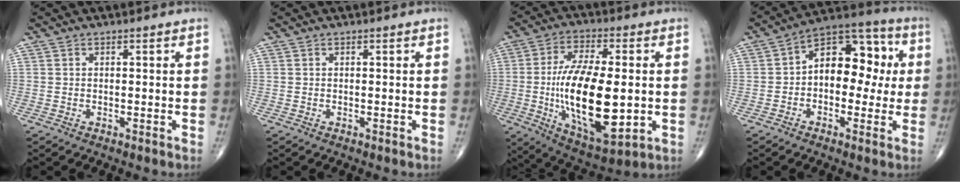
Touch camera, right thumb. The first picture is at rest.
{"total": 0.0}
{"total": 21.5, "force": [-1.8, 9.0, 19.5], "torque": [-0.341, -0.010, -0.018]}
{"total": 13.7, "force": [0.6, 8.8, 10.4], "torque": [-0.107, 0.041, -0.006]}